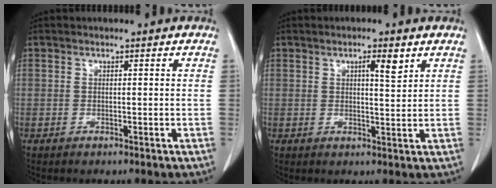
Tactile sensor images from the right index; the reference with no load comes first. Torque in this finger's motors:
{"motor_torque": [0.26, 0.25, 0.05, 0.04]}